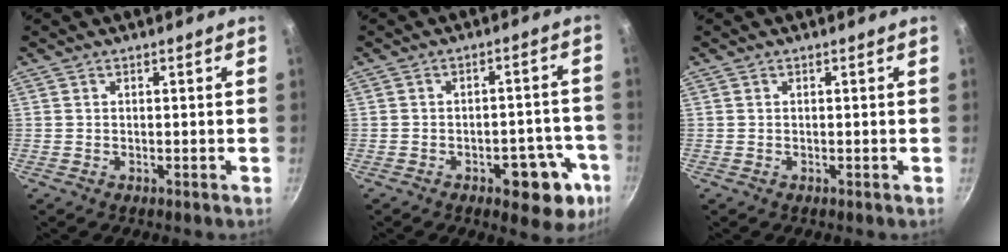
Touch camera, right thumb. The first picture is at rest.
{"total": 11.8, "force": [-5.4, 6.0, 8.7], "torque": [-0.049, 0.034, -0.061]}
{"total": 0.0}